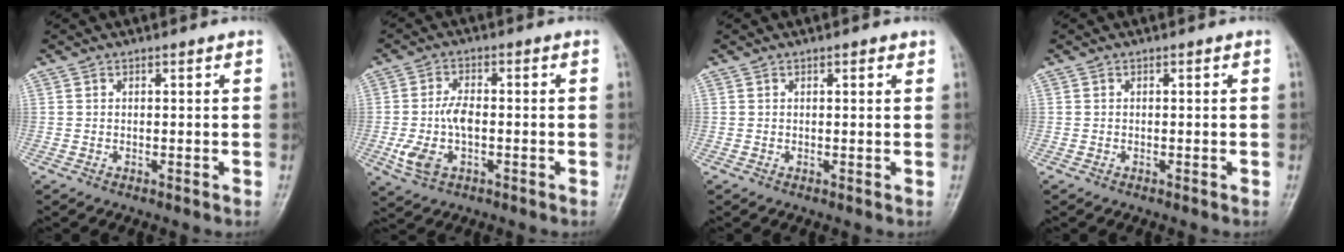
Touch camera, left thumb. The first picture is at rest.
{"total": 7.6, "force": [-1.5, 4.2, 6.2], "torque": [-0.137, 0.007, -0.026]}
{"total": 1.0, "force": [0.6, 0.4, 0.7], "torque": [-0.009, -0.001, 0.006]}
{"total": 0.0}